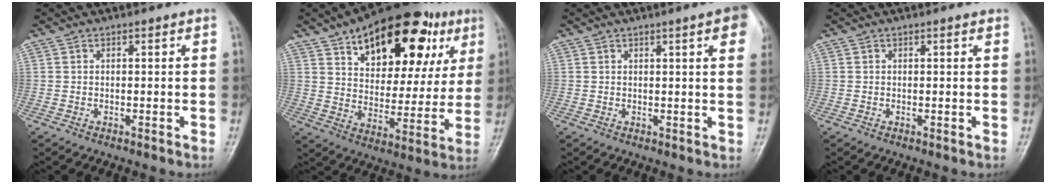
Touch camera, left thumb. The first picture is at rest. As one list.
[{"total": 25.5, "force": [12.6, 13.1, 17.9], "torque": [-0.209, -0.007, 0.188]}, {"total": 6.5, "force": [3.0, 0.8, 5.7], "torque": [-0.051, 0.004, 0.030]}, {"total": 0.6, "force": [0.5, 0.1, 0.4], "torque": [-0.007, -0.001, 0.003]}]